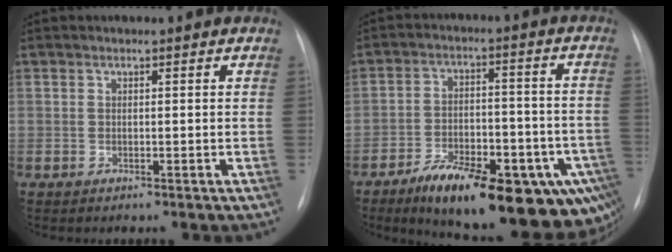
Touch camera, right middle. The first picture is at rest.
{"total": 22.4, "force": [-14.8, 7.8, 14.9], "torque": [-0.144, 0.021, -0.208]}